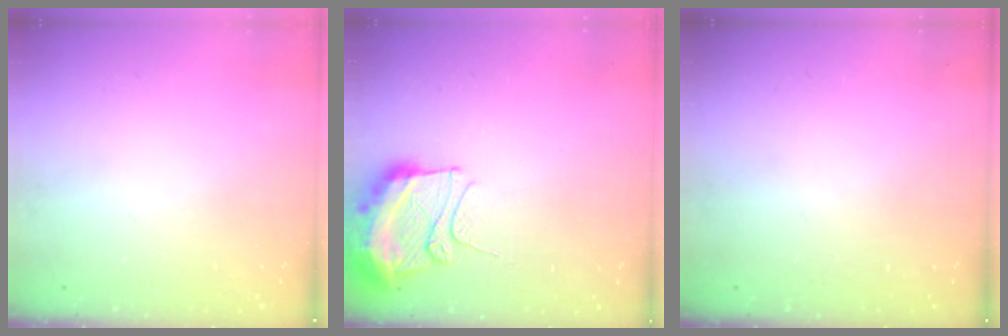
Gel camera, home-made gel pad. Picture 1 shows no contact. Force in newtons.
{"total": 12.4, "press": 12.3, "slide": 1.6}
{"total": 0.0}